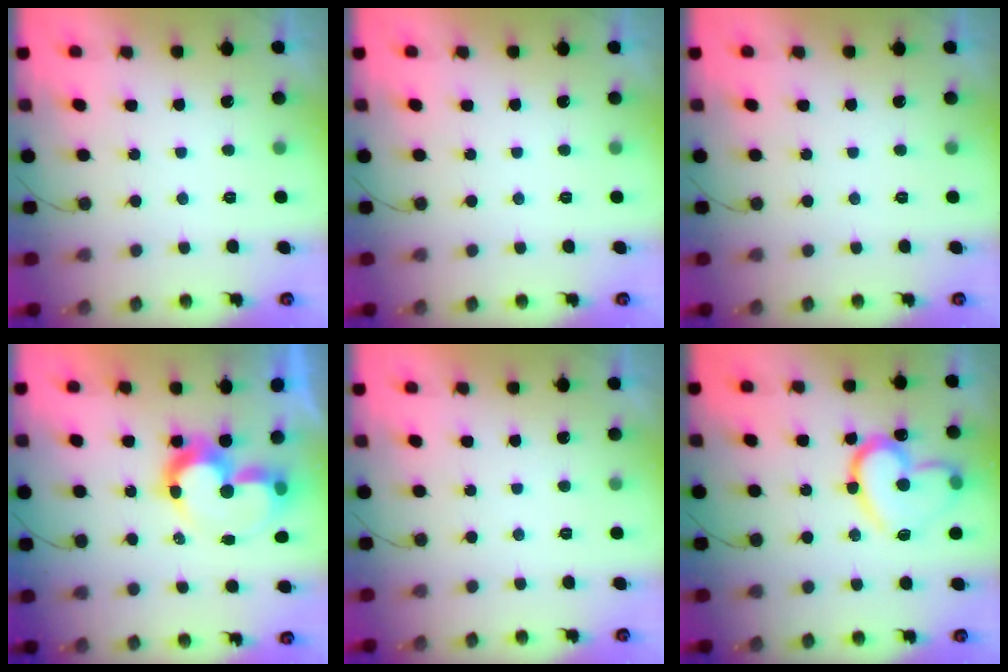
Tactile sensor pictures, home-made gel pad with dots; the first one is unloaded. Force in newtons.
{"total": 0.0}
{"total": 0.0}
{"total": 11.3, "press": 10.8, "slide": 3.4}
{"total": 2.0, "press": 2.0, "slide": 0.1}
{"total": 17.2, "press": 17.2, "slide": 1.2}